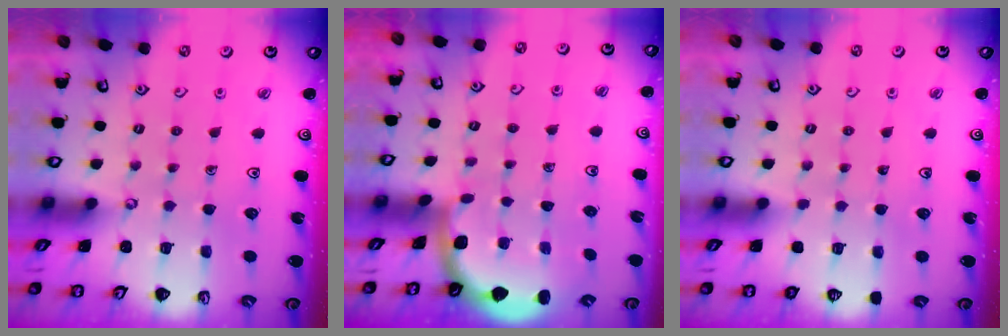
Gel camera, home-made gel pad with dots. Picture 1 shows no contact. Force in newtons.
{"total": 1.7, "press": 1.6, "slide": 0.1}
{"total": 0.0}